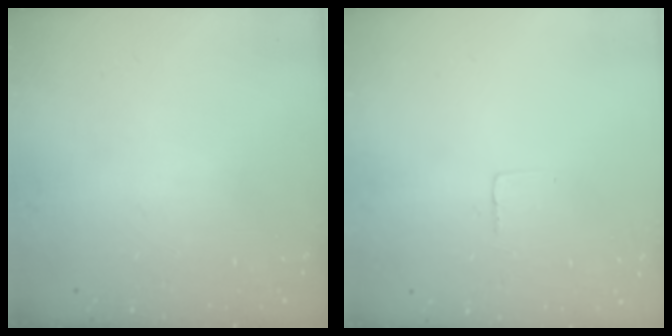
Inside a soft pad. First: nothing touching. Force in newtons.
{"total": 1.9, "press": 1.9, "slide": 0.1}